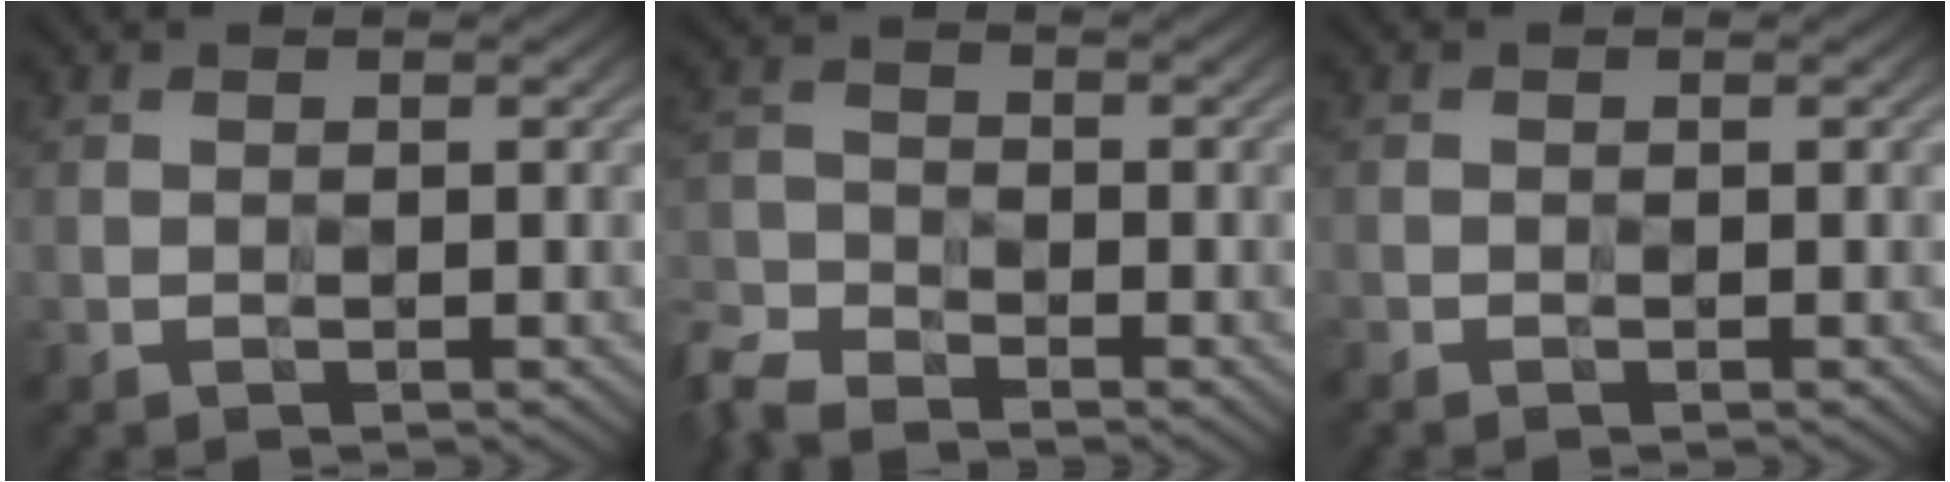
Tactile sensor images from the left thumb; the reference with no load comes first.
{"total": 5.4, "force": [-5.1, 1.3, 1.4], "torque": [-0.037, -0.015, -0.116]}
{"total": 0.8, "force": [-0.8, 0.0, 0.1], "torque": [-0.004, -0.003, -0.016]}